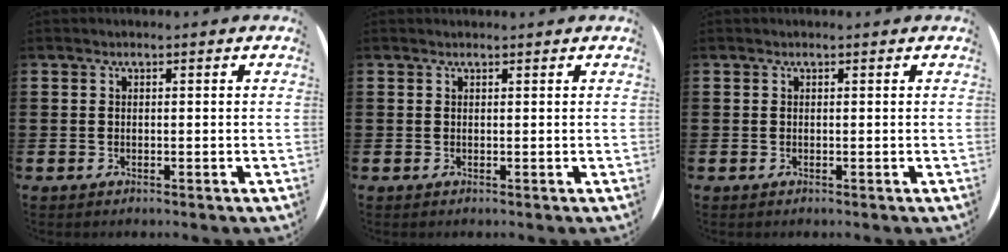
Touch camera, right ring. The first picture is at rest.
{"total": 0.0}
{"total": 0.0}